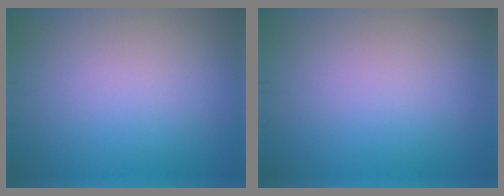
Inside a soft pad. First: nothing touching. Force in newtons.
{"total": 0.0}